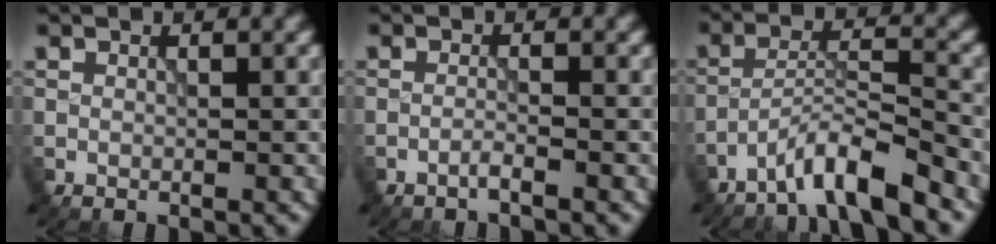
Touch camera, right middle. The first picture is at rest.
{"total": 1.0, "force": [-0.7, 0.1, 0.7], "torque": [-0.009, 0.006, -0.021]}
{"total": 5.0, "force": [-4.1, 0.3, 2.9], "torque": [-0.050, 0.011, -0.083]}